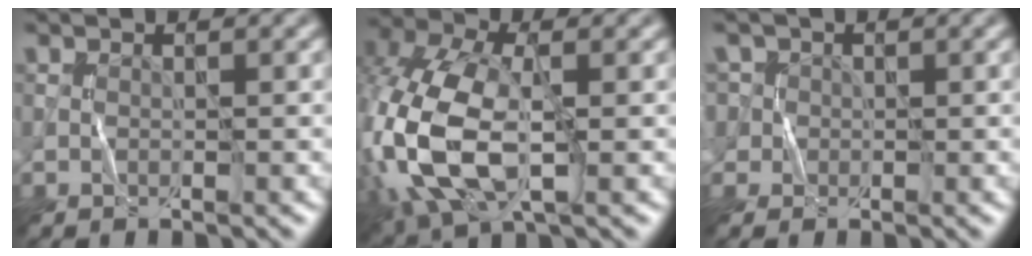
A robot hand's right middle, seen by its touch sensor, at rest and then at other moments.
{"total": 12.7, "force": [-2.0, 7.3, 10.2], "torque": [-0.261, -0.005, -0.043]}
{"total": 4.3, "force": [1.3, 3.9, 1.3], "torque": [-0.027, 0.022, 0.011]}